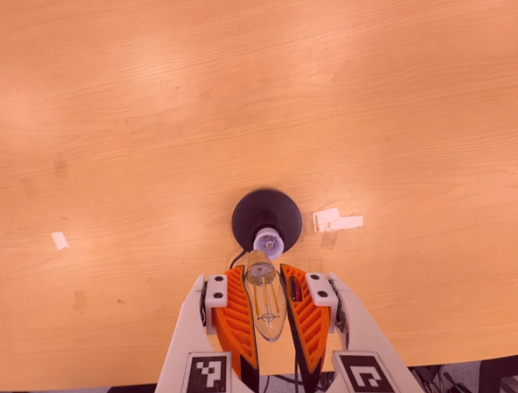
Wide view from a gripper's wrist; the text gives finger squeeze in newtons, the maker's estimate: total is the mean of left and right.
{"total": 21.8, "left": 23.1, "right": 20.5}